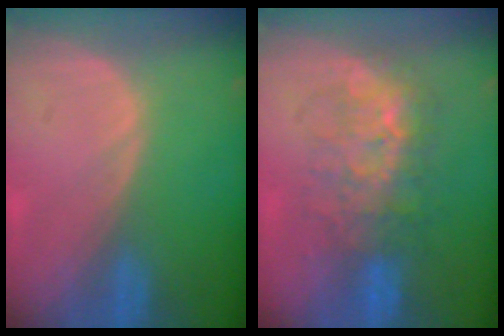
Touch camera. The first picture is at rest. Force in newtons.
{"total": 8.0, "press": 7.8, "slide": 1.8}